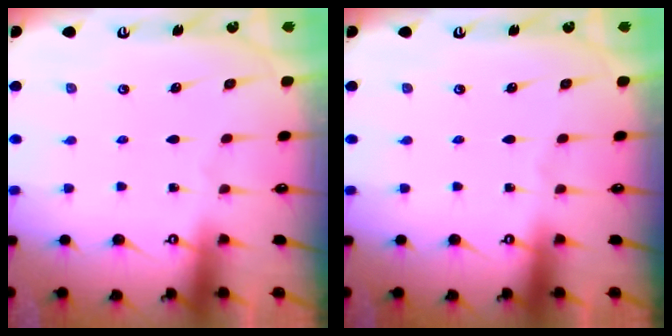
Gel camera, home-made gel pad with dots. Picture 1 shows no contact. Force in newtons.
{"total": 0.0}